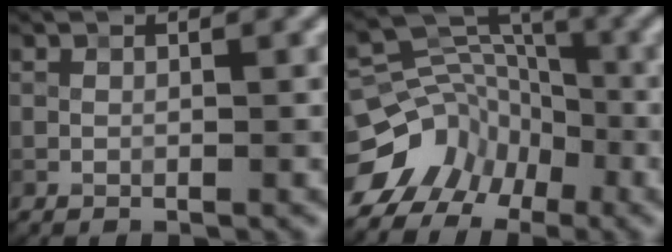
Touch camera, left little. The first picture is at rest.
{"total": 10.7, "force": [-6.7, 7.9, 2.6], "torque": [-0.053, 0.002, -0.121]}